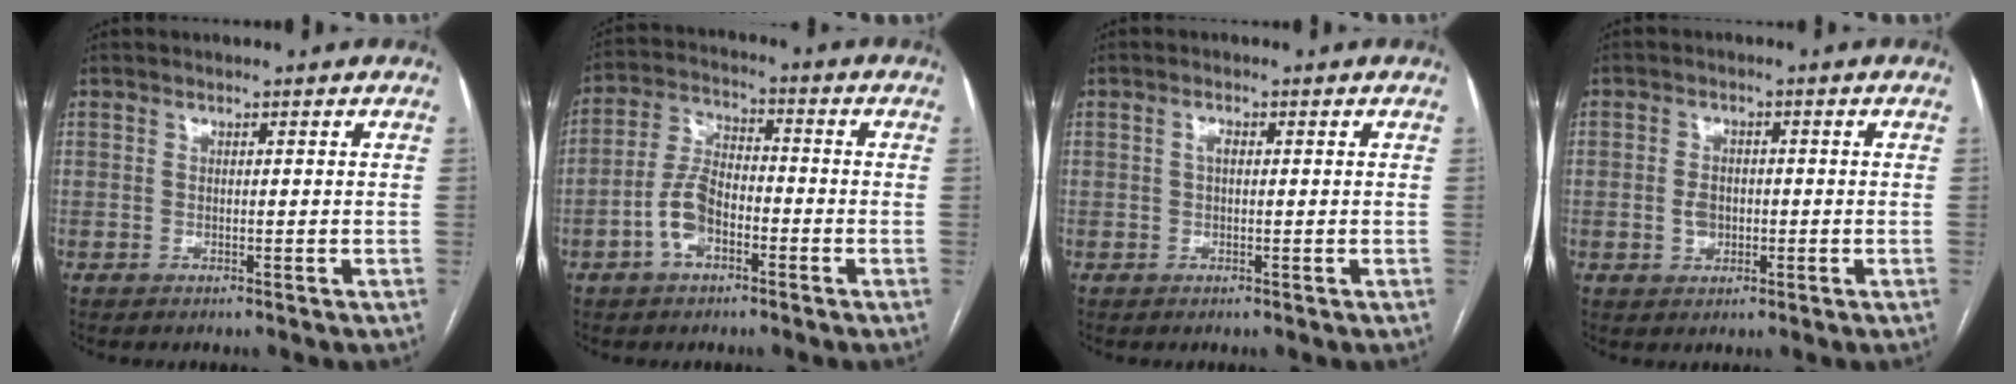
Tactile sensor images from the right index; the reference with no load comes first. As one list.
[{"total": 7.6, "force": [-3.1, 4.0, 5.7], "torque": [-0.129, 0.017, -0.061]}, {"total": 1.3, "force": [0.2, 0.6, 1.1], "torque": [-0.020, 0.003, 0.001]}, {"total": 3.3, "force": [-0.6, 2.5, 2.0], "torque": [-0.037, 0.005, -0.007]}]